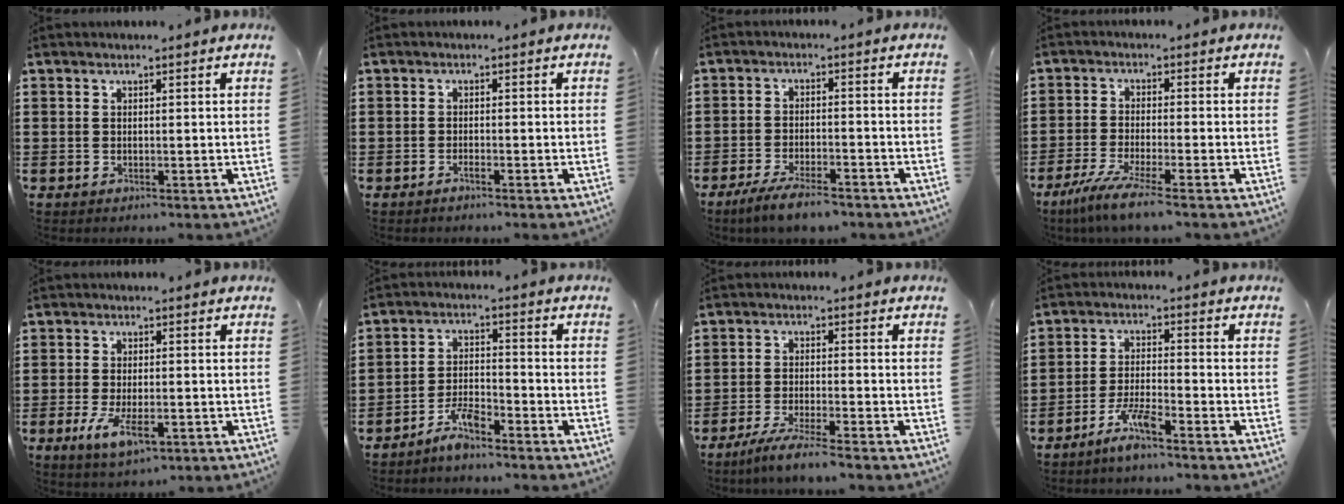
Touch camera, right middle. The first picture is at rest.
{"total": 0.9, "force": [-0.8, 0.0, 0.5], "torque": [-0.012, -0.004, -0.014]}
{"total": 5.2, "force": [-4.4, 1.0, 2.6], "torque": [-0.054, -0.004, -0.085]}
{"total": 5.5, "force": [-4.4, -0.1, 3.3], "torque": [-0.080, -0.024, -0.089]}
{"total": 5.6, "force": [-2.1, 2.5, 4.6], "torque": [-0.104, -0.007, -0.043]}
{"total": 4.8, "force": [-4.3, 0.9, 2.0], "torque": [-0.050, 0.007, -0.088]}
{"total": 4.8, "force": [-4.3, -0.2, 2.2], "torque": [-0.042, -0.012, -0.081]}
{"total": 4.9, "force": [-3.9, 0.4, 3.0], "torque": [-0.064, 0.001, -0.073]}